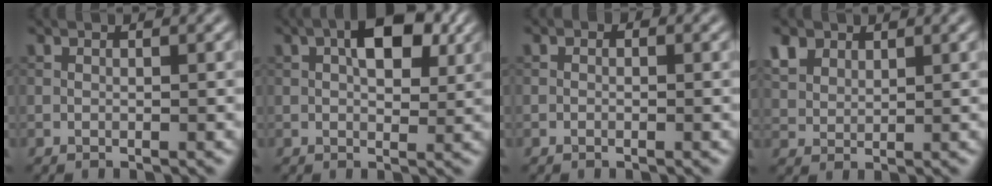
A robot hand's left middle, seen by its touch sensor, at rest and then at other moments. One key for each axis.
{"total": 5.3, "fx": 1.6, "fy": 2.8, "fz": 4.2, "tx": -0.061, "ty": 0.007, "tz": 0.020}
{"total": 0.5, "fx": -0.1, "fy": 0.4, "fz": 0.2, "tx": -0.001, "ty": -0.004, "tz": -0.005}
{"total": 2.9, "fx": 1.9, "fy": 1.9, "fz": 1.2, "tx": -0.035, "ty": 0.005, "tz": 0.039}